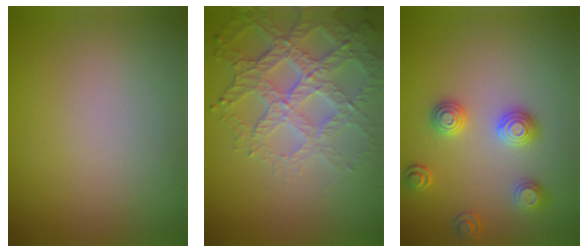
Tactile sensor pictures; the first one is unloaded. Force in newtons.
{"total": 6.3, "press": 4.8, "slide": 4.1}
{"total": 3.0, "press": 2.9, "slide": 0.6}